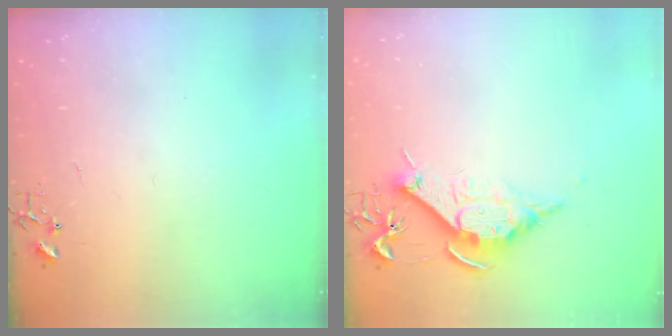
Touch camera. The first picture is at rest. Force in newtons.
{"total": 10.8, "press": 10.8, "slide": 0.1}